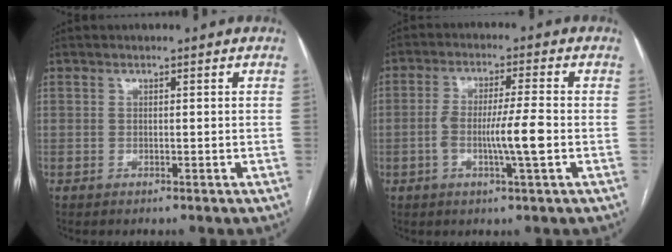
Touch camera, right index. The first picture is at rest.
{"total": 7.0, "force": [-1.6, 0.0, 6.8], "torque": [-0.126, 0.003, -0.029]}